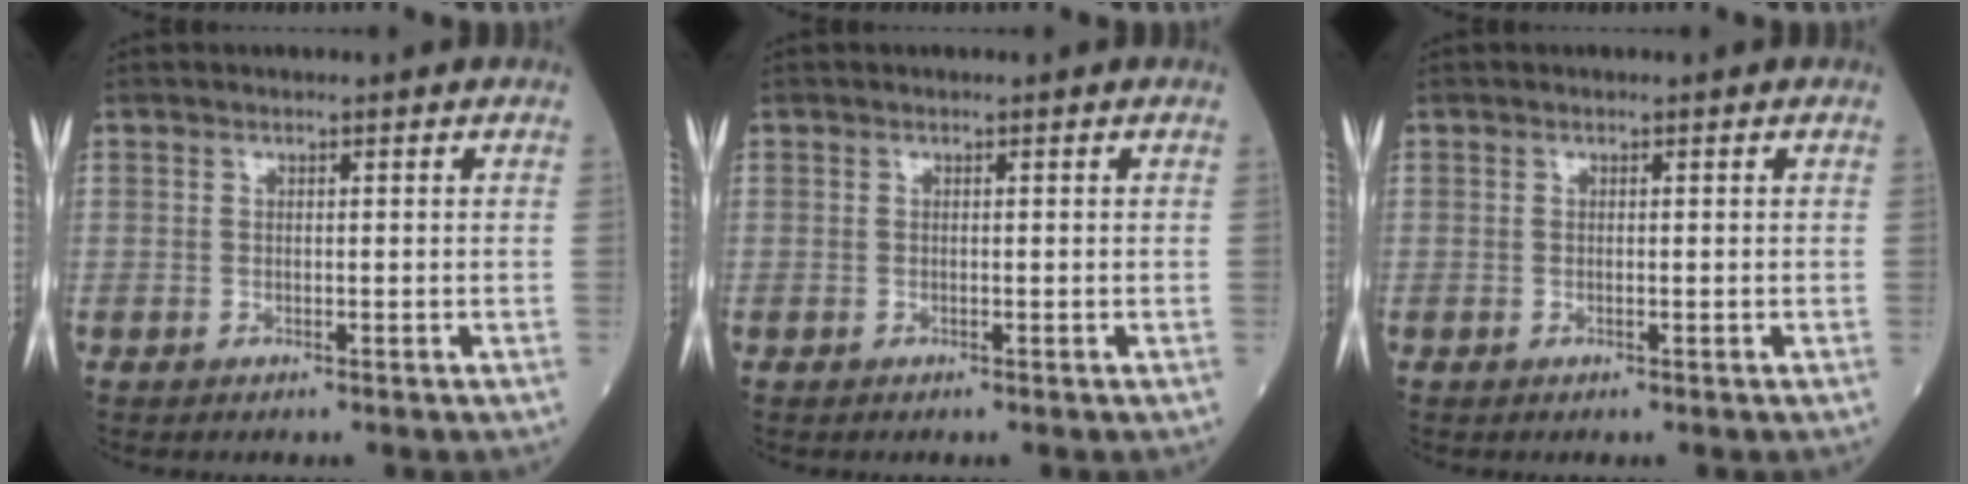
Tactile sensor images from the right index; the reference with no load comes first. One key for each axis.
{"total": 0.0}
{"total": 0.0}